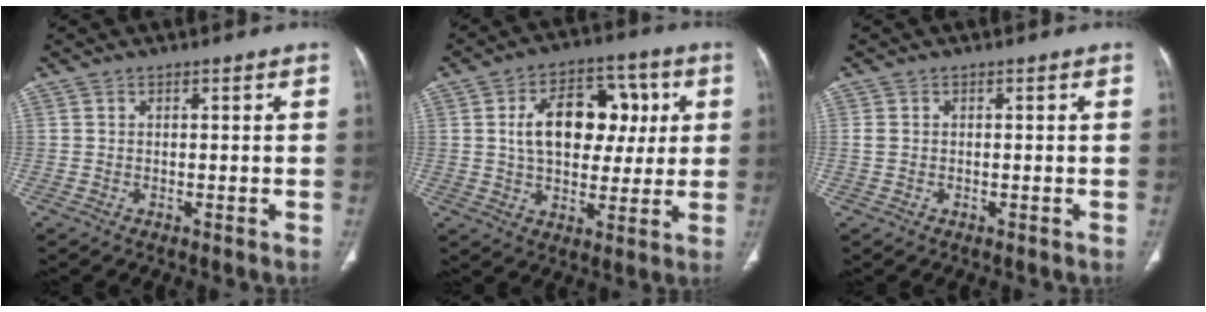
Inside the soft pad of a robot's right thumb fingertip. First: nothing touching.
{"total": 15.7, "force": [2.8, 10.4, 11.4], "torque": [-0.133, 0.013, 0.041]}
{"total": 1.2, "force": [-0.1, 1.0, 0.7], "torque": [-0.019, 0.001, -0.003]}